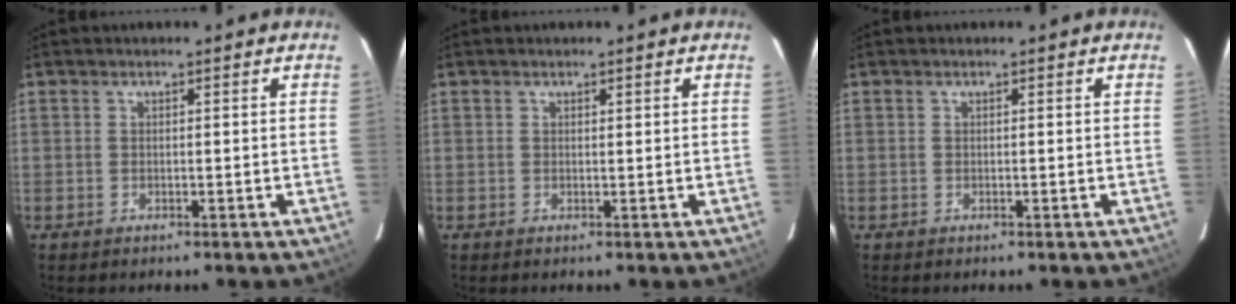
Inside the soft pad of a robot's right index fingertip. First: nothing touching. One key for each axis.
{"total": 0.0}
{"total": 0.0}